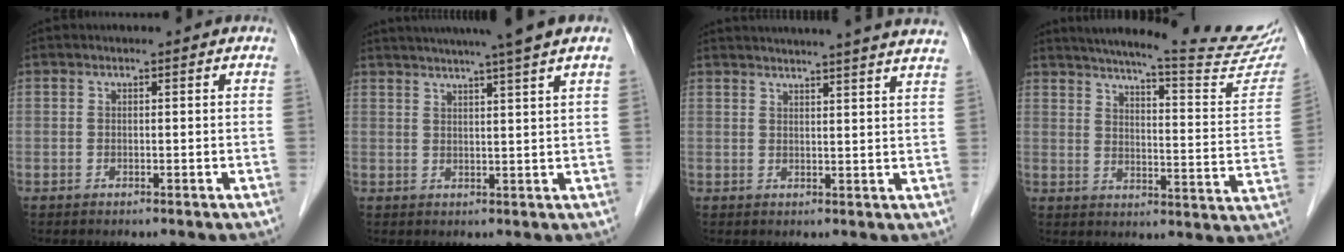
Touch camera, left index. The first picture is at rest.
{"total": 11.2, "force": [9.1, -1.7, 6.2], "torque": [-0.096, 0.007, 0.113]}
{"total": 21.3, "force": [19.9, -0.8, 7.5], "torque": [-0.113, -0.017, 0.241]}
{"total": 24.4, "force": [22.0, 0.4, 10.5], "torque": [-0.153, -0.077, 0.269]}